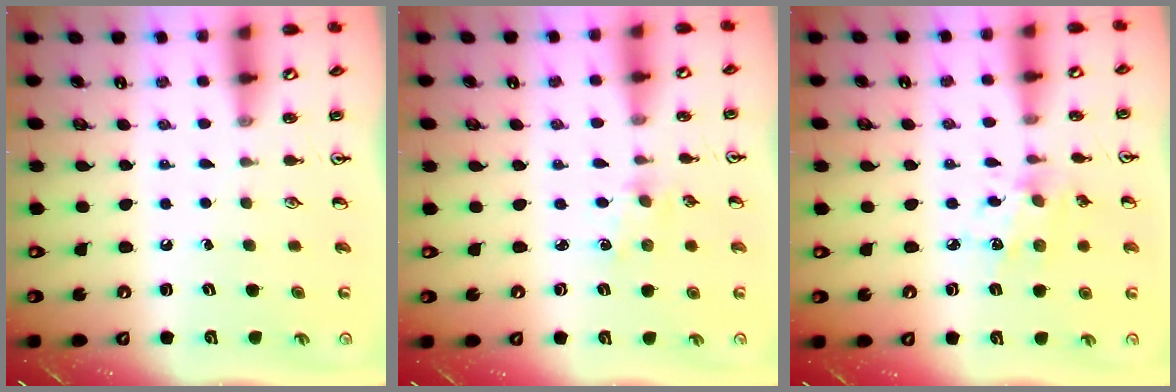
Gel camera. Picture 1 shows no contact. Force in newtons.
{"total": 2.2, "press": 2.1, "slide": 0.3}
{"total": 8.3, "press": 8.3, "slide": 0.5}